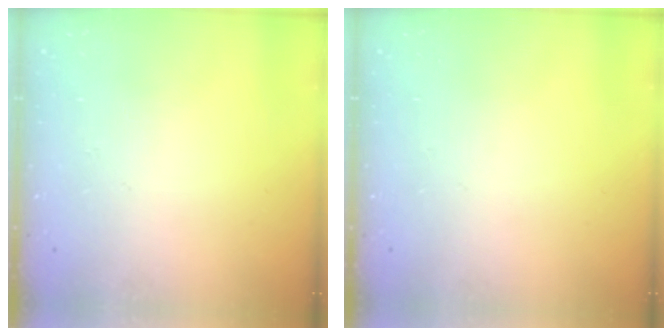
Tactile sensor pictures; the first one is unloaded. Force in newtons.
{"total": 0.0}